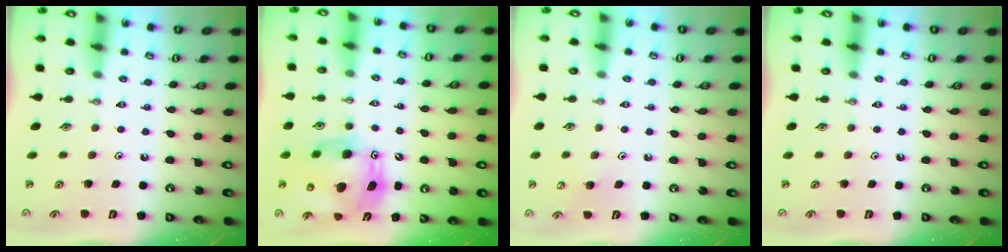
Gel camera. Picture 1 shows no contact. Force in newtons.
{"total": 13.9, "press": 13.8, "slide": 1.3}
{"total": 5.3, "press": 5.2, "slide": 0.8}
{"total": 0.0}